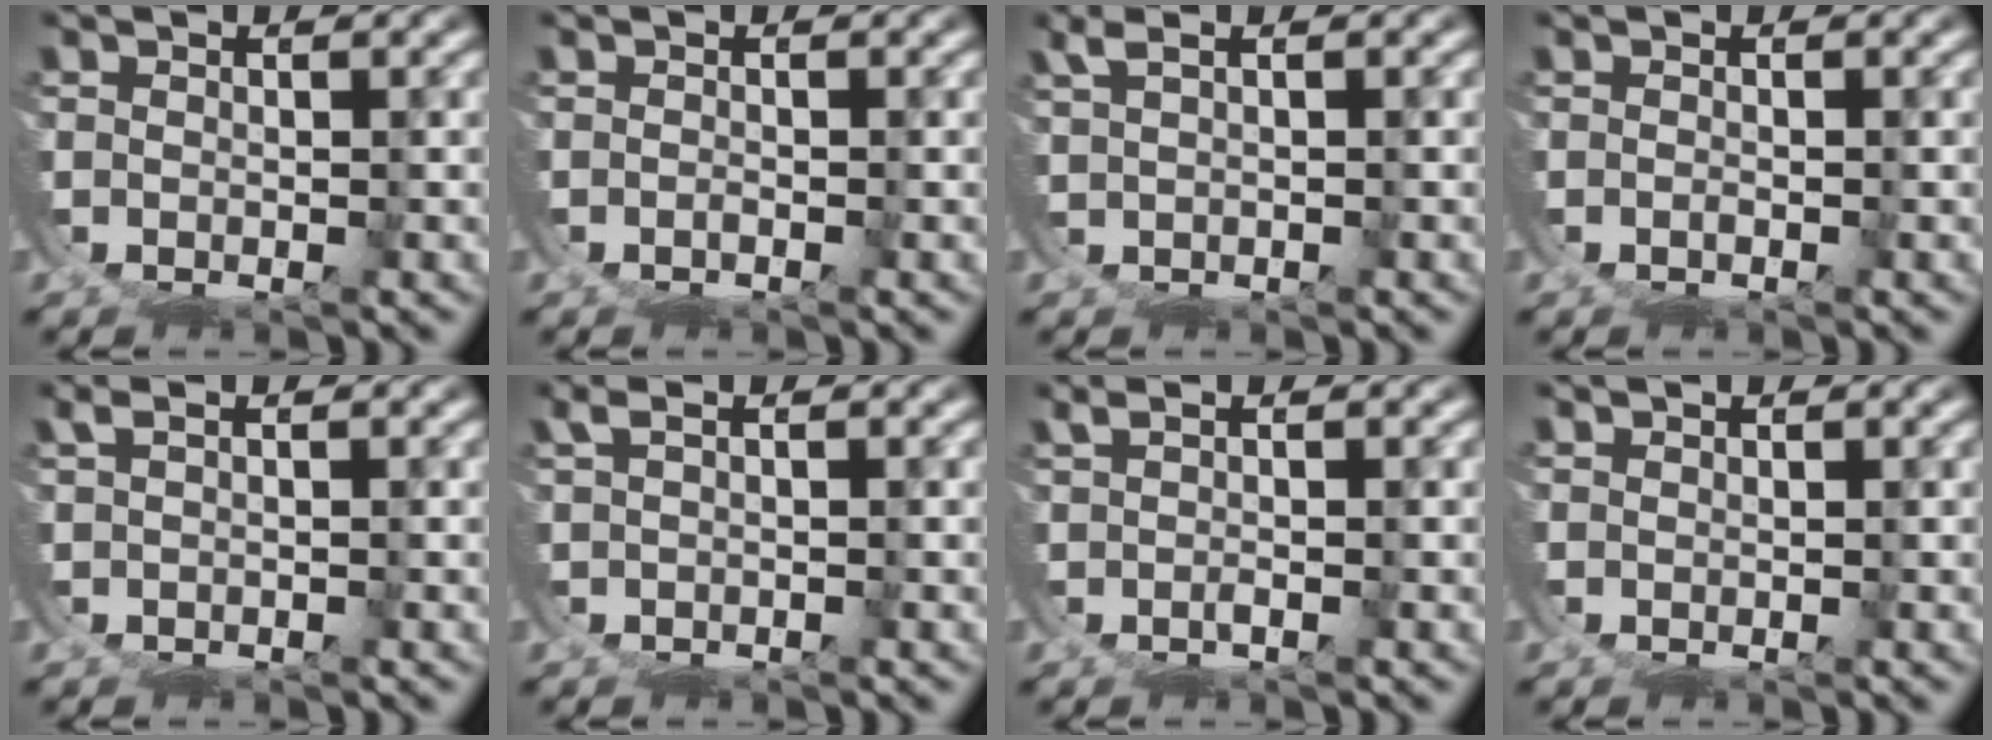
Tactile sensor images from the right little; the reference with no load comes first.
{"total": 1.2, "force": [-0.9, 0.5, 0.5], "torque": [-0.011, -0.009, -0.011]}
{"total": 1.8, "force": [1.7, 0.0, 0.6], "torque": [-0.004, 0.015, 0.025]}
{"total": 0.9, "force": [-0.6, 0.4, 0.5], "torque": [-0.009, -0.007, -0.007]}
{"total": 1.1, "force": [1.0, 0.1, 0.5], "torque": [-0.003, 0.013, 0.012]}
{"total": 1.3, "force": [0.9, 0.5, 0.8], "torque": [-0.009, 0.014, 0.010]}
{"total": 1.8, "force": [1.2, -0.2, 1.2], "torque": [-0.012, 0.011, 0.018]}
{"total": 1.1, "force": [0.9, -0.6, -0.3], "torque": [0.011, 0.006, 0.014]}